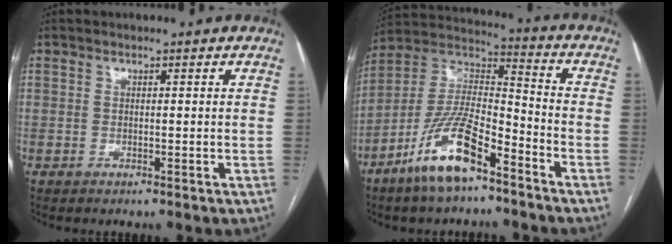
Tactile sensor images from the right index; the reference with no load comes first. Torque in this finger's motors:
{"motor_torque": [0.27, -0.53, 0.22, 0.04]}